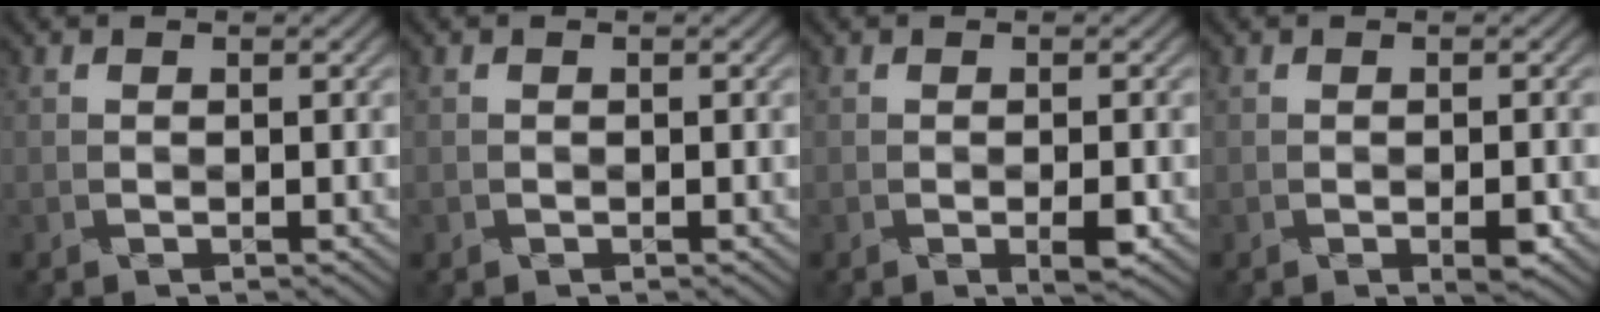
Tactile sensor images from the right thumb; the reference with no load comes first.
{"total": 0.0}
{"total": 1.6, "force": [-0.7, 0.2, 1.4], "torque": [-0.025, 0.000, -0.012]}
{"total": 1.5, "force": [-0.7, 0.5, 1.3], "torque": [-0.022, -0.001, -0.011]}